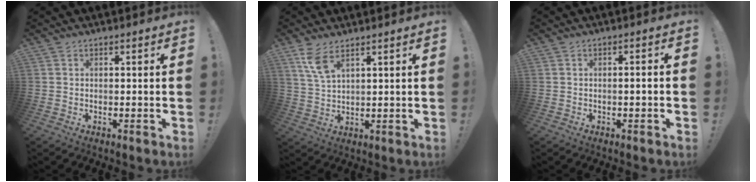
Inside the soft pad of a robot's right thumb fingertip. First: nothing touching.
{"total": 6.7, "force": [4.5, 2.1, 4.5], "torque": [-0.081, -0.023, 0.083]}
{"total": 1.9, "force": [-0.7, 0.0, 1.7], "torque": [-0.035, 0.004, -0.014]}